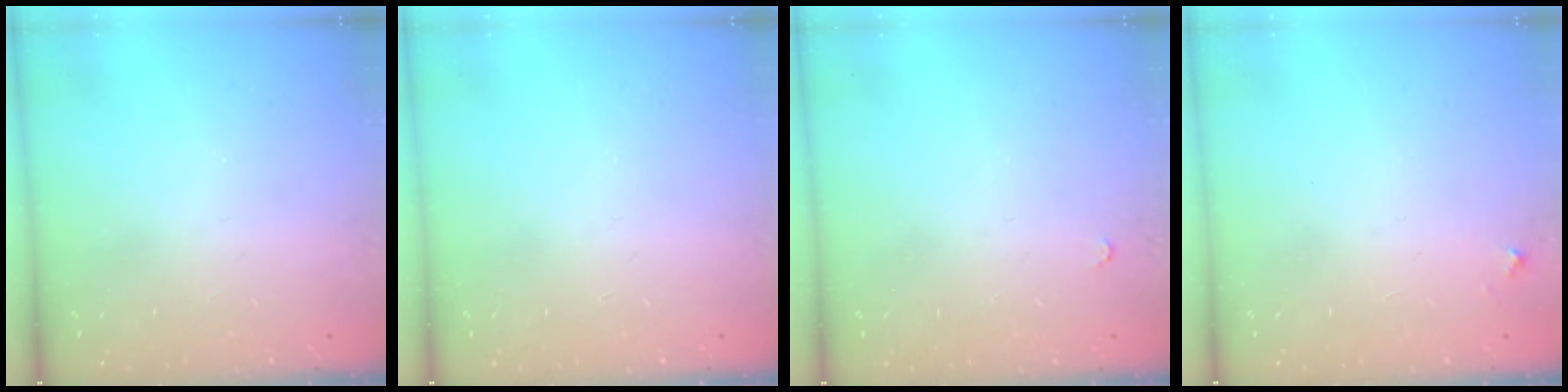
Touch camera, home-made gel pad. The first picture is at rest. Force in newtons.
{"total": 0.0}
{"total": 2.8, "press": 2.8, "slide": 0.4}
{"total": 3.5, "press": 3.5, "slide": 0.3}